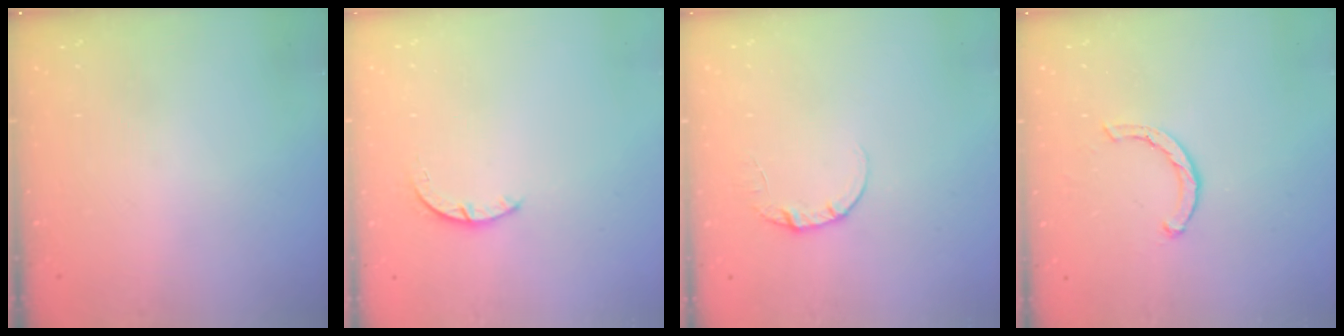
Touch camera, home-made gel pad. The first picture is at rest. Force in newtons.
{"total": 2.4, "press": 2.4, "slide": 0.3}
{"total": 3.6, "press": 3.6, "slide": 0.3}
{"total": 2.1, "press": 2.1, "slide": 0.1}